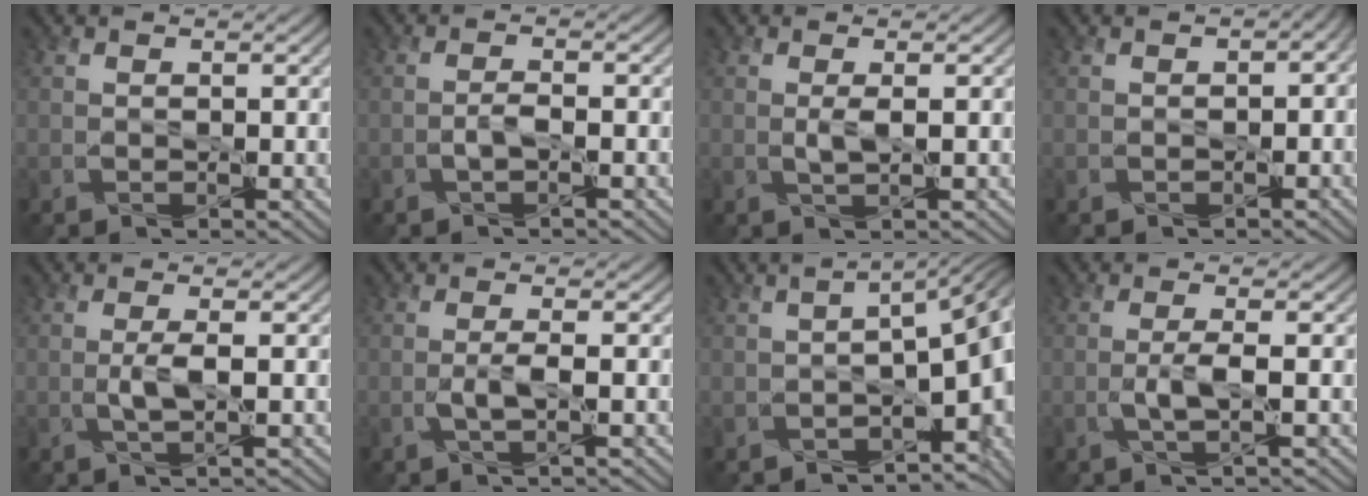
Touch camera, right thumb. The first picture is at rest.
{"total": 1.7, "force": [-0.8, 0.5, 1.4], "torque": [-0.029, 0.003, -0.018]}
{"total": 1.6, "force": [0.2, 0.2, 1.6], "torque": [-0.034, 0.003, 0.003]}
{"total": 2.0, "force": [-0.4, 1.4, 1.4], "torque": [-0.017, -0.010, -0.002]}
{"total": 2.4, "force": [-0.3, 0.4, 2.4], "torque": [-0.049, 0.004, -0.009]}
{"total": 2.2, "force": [-0.6, 0.3, 2.1], "torque": [-0.045, 0.006, -0.015]}
{"total": 9.3, "force": [-2.2, 4.0, 8.1], "torque": [-0.103, -0.023, -0.020]}
{"total": 2.6, "force": [-0.6, 0.4, 2.5], "torque": [-0.054, 0.007, -0.018]}